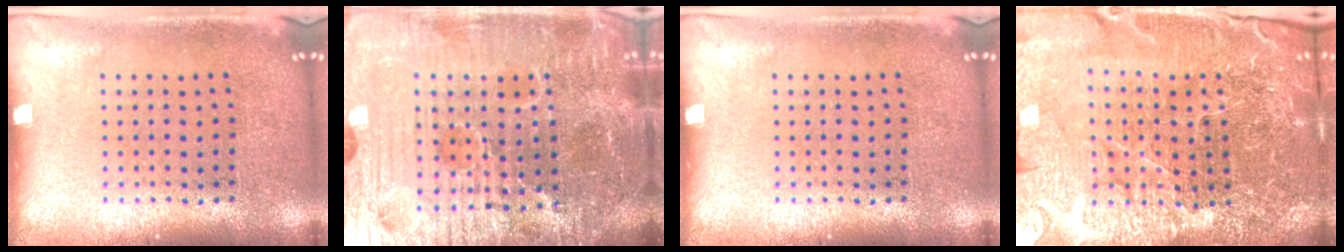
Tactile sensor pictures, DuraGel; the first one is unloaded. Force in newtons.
{"total": 7.0, "press": 6.3, "slide": 3.1}
{"total": 0.0}
{"total": 5.6, "press": 5.2, "slide": 2.1}